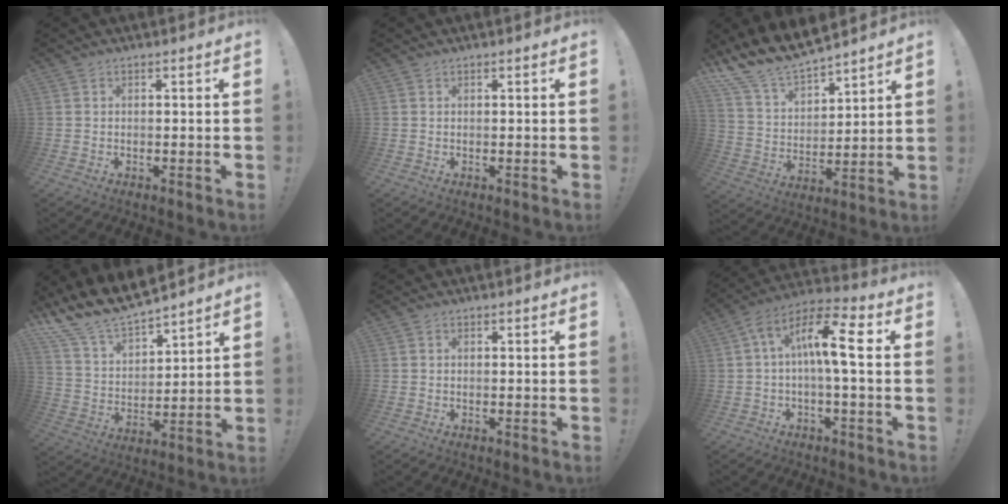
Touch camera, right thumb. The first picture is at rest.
{"total": 0.0}
{"total": 13.9, "force": [12.8, 3.7, 3.9], "torque": [-0.105, -0.105, 0.237]}
{"total": 13.9, "force": [12.8, 3.6, 4.0], "torque": [-0.106, -0.104, 0.237]}
{"total": 0.0}
{"total": 14.2, "force": [1.8, 4.0, 13.5], "torque": [-0.253, 0.008, 0.019]}